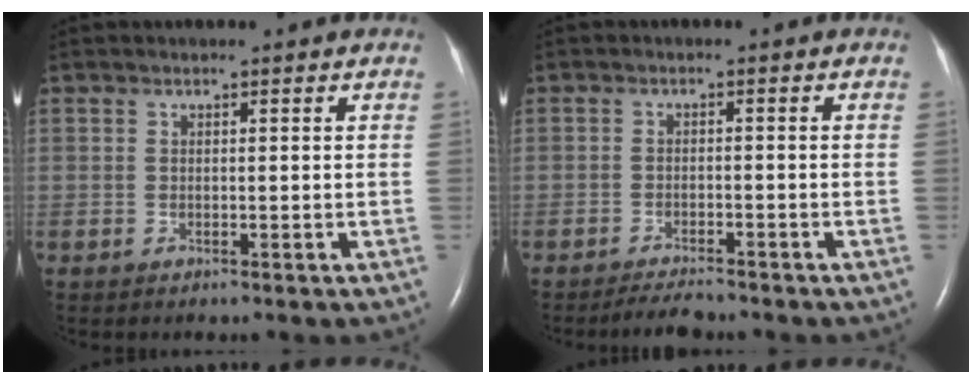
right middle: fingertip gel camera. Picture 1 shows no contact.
{"total": 3.2, "force": [-3.0, 0.4, 1.1], "torque": [-0.026, -0.011, -0.051]}